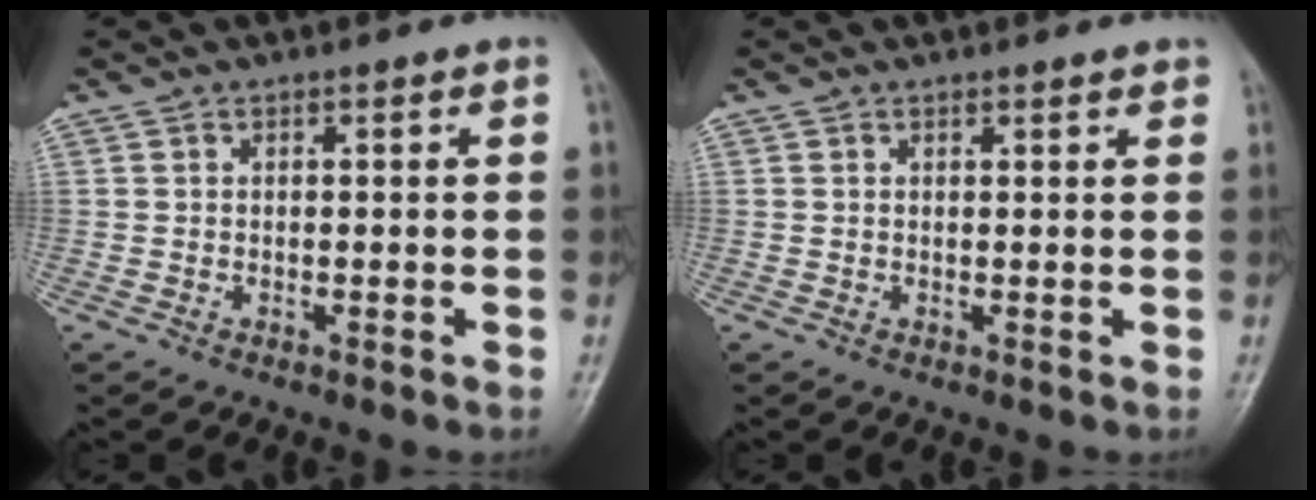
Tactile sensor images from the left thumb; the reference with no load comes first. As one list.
[{"total": 1.2, "force": [1.0, 0.4, 0.5], "torque": [-0.003, -0.004, 0.012]}]